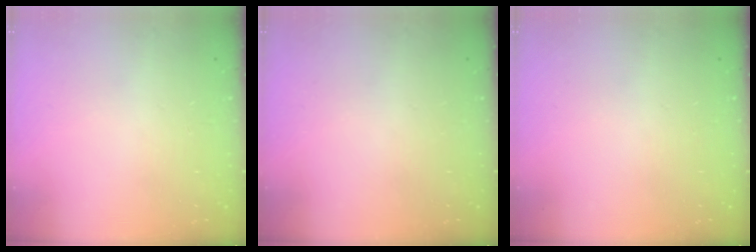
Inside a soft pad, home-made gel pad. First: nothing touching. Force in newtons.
{"total": 0.0}
{"total": 0.0}